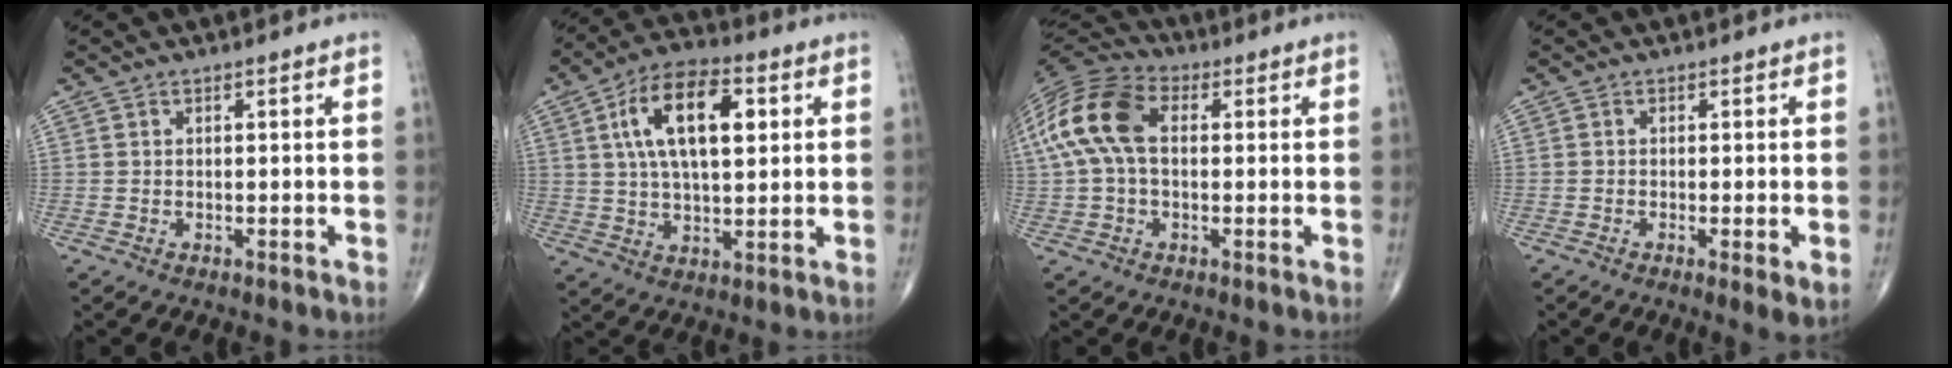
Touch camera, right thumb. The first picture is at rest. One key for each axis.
{"total": 15.5, "fx": 4.3, "fy": 7.4, "fz": 12.9, "tx": -0.216, "ty": 0.006, "tz": 0.073}
{"total": 14.3, "fx": 1.9, "fy": 8.8, "fz": 11.1, "tx": -0.239, "ty": 0.036, "tz": 0.028}
{"total": 3.1, "fx": -0.8, "fy": 0.5, "fz": 3.0, "tx": -0.056, "ty": -0.012, "tz": -0.016}